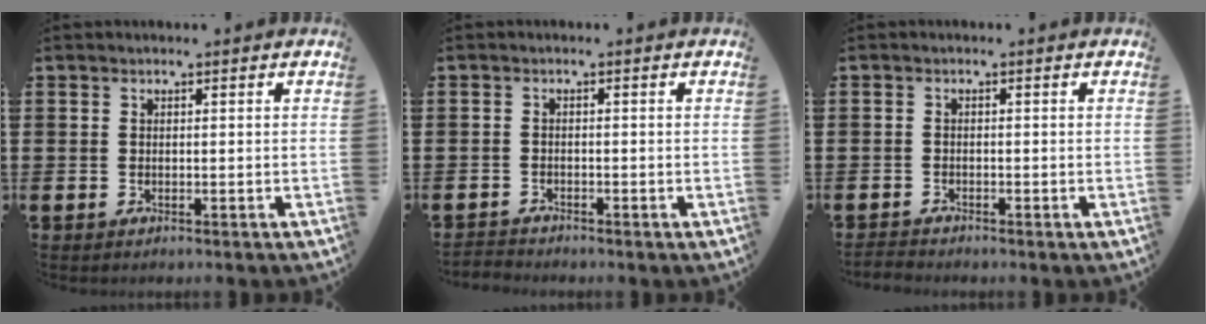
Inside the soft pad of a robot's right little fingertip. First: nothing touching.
{"total": 1.1, "force": [-1.1, 0.0, -0.1], "torque": [-0.001, 0.003, -0.024]}
{"total": 1.0, "force": [-1.0, 0.0, 0.0], "torque": [-0.003, 0.001, -0.020]}